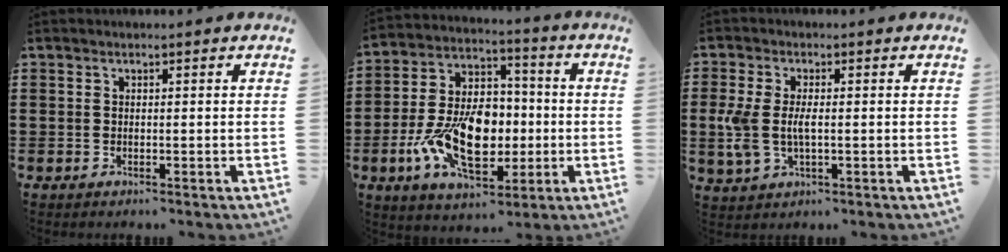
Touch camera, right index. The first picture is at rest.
{"total": 13.6, "force": [-3.0, 8.2, 10.4], "torque": [-0.220, 0.004, -0.053]}
{"total": 5.2, "force": [-0.2, 2.6, 4.5], "torque": [-0.116, -0.003, -0.011]}